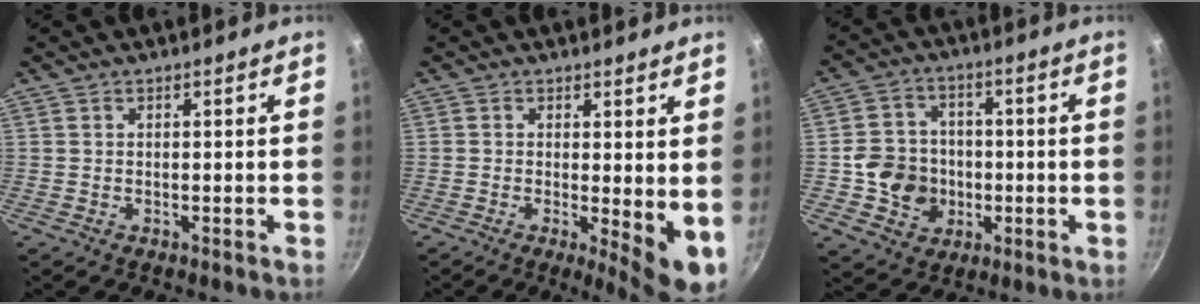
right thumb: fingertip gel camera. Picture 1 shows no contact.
{"total": 7.6, "force": [0.0, 2.3, 7.3], "torque": [-0.094, -0.020, 0.002]}
{"total": 10.0, "force": [-1.5, 9.1, 3.8], "torque": [-0.036, 0.024, -0.026]}